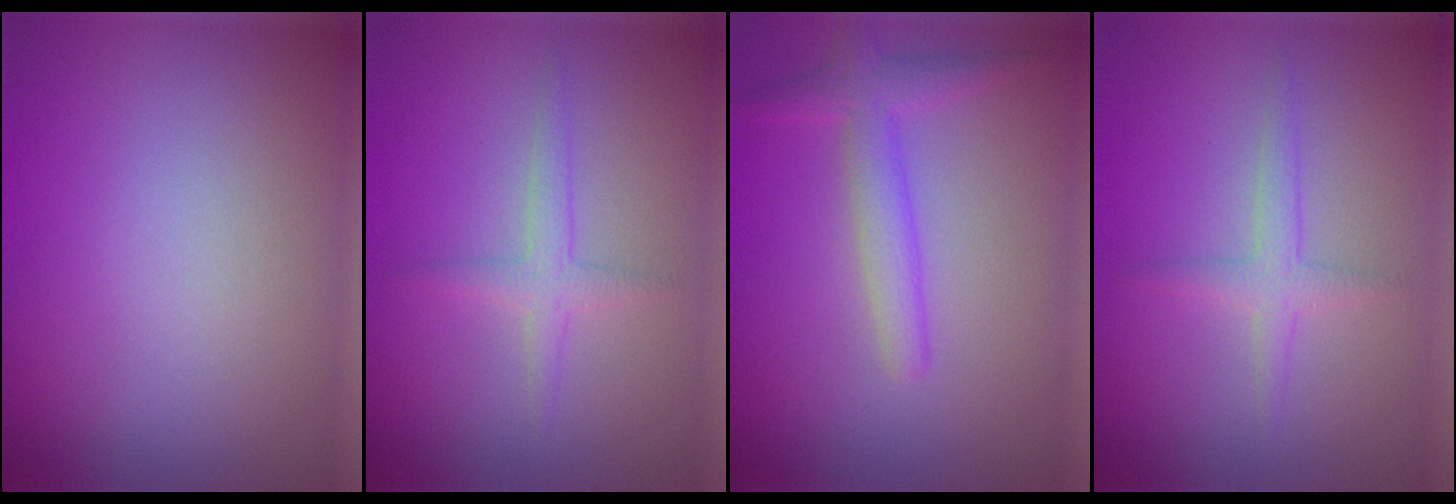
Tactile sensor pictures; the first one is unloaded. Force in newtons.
{"total": 1.7, "press": 1.7, "slide": 0.0}
{"total": 2.8, "press": 2.8, "slide": 0.1}
{"total": 1.7, "press": 1.7, "slide": 0.0}